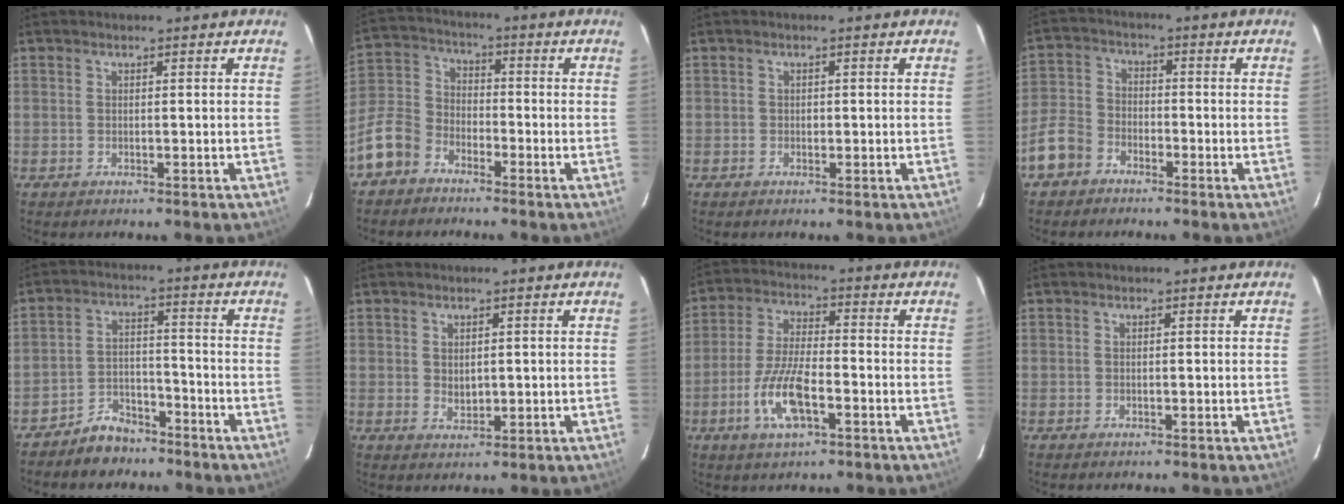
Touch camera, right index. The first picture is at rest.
{"total": 11.0, "force": [-7.1, 7.5, 3.9], "torque": [-0.103, 0.032, -0.147]}
{"total": 0.7, "force": [-0.1, 0.6, 0.2], "torque": [-0.001, 0.001, -0.002]}
{"total": 8.3, "force": [-5.0, 5.9, 2.9], "torque": [-0.076, 0.018, -0.101]}
{"total": 7.1, "force": [-5.9, 3.7, 1.5], "torque": [-0.048, 0.020, -0.093]}
{"total": 2.5, "force": [0.3, 1.8, 1.6], "torque": [-0.023, -0.002, 0.009]}
{"total": 10.4, "force": [-4.3, 3.4, 8.9], "torque": [-0.188, -0.003, -0.082]}
{"total": 0.0}